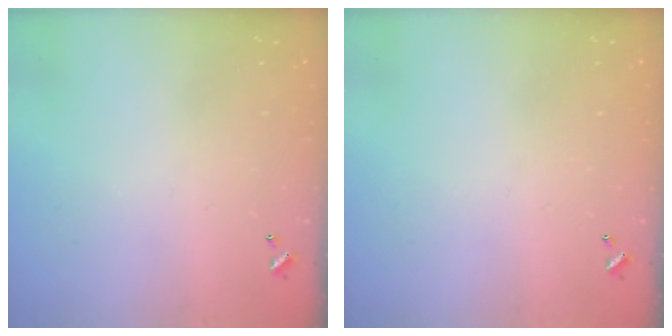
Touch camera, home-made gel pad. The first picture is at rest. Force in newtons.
{"total": 0.0}